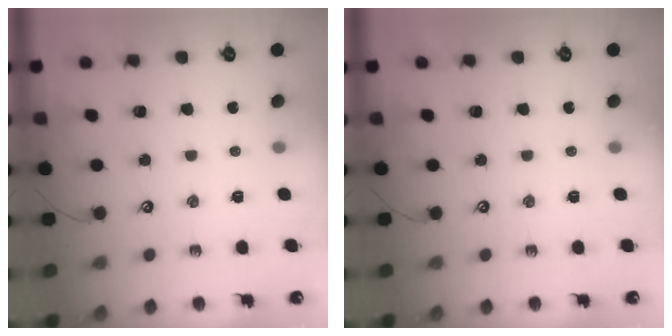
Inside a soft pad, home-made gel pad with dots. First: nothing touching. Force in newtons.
{"total": 0.0}